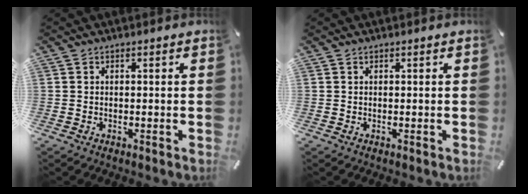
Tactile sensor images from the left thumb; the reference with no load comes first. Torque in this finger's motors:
{"motor_torque": [0.00, 0.00, -0.03, -0.02, 0.00]}